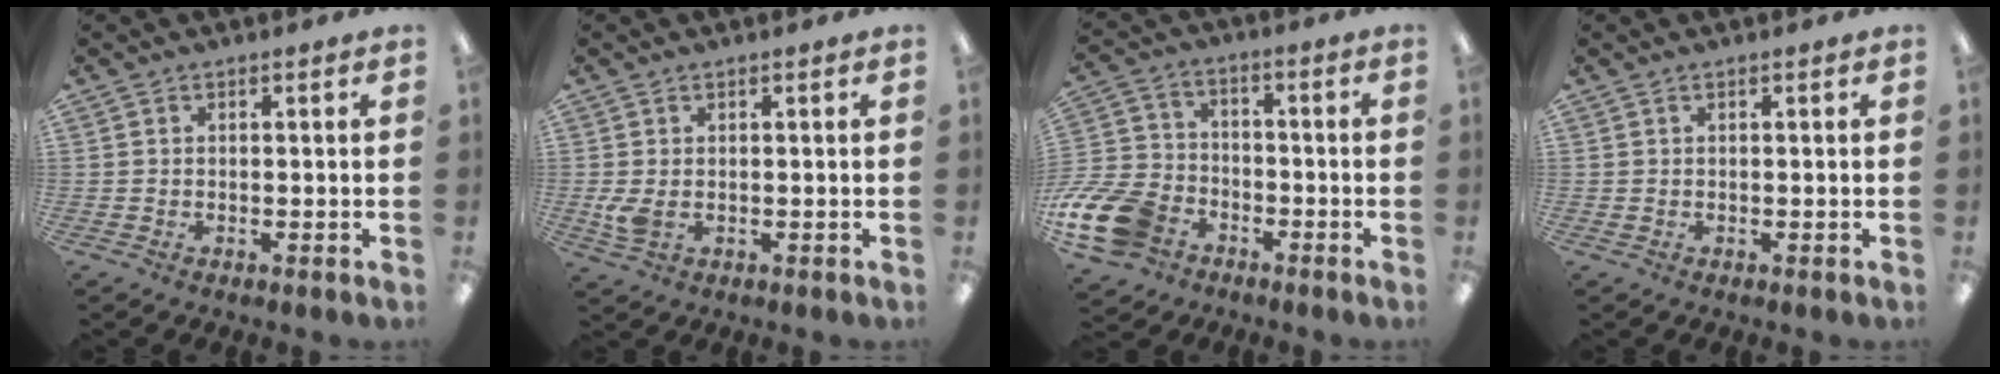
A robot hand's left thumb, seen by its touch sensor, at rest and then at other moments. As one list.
[{"total": 3.9, "force": [-0.3, 2.4, 3.0], "torque": [-0.073, -0.007, -0.011]}, {"total": 14.6, "force": [-7.3, 10.2, 7.4], "torque": [-0.161, 0.054, -0.130]}, {"total": 0.0}]